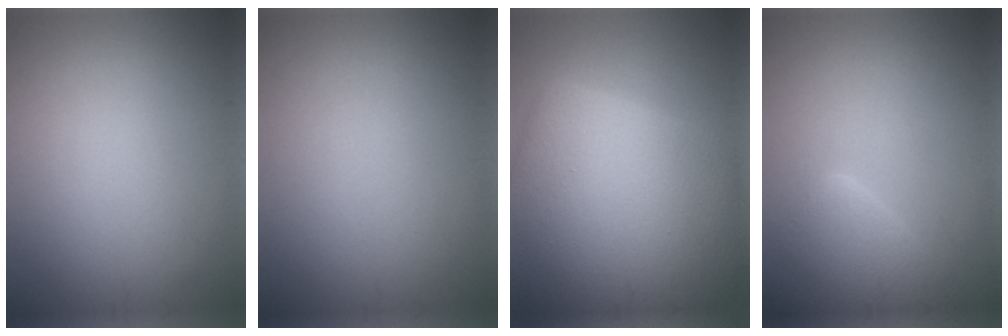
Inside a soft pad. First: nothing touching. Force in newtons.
{"total": 0.0}
{"total": 14.1, "press": 14.1, "slide": 0.8}
{"total": 5.1, "press": 5.0, "slide": 0.4}